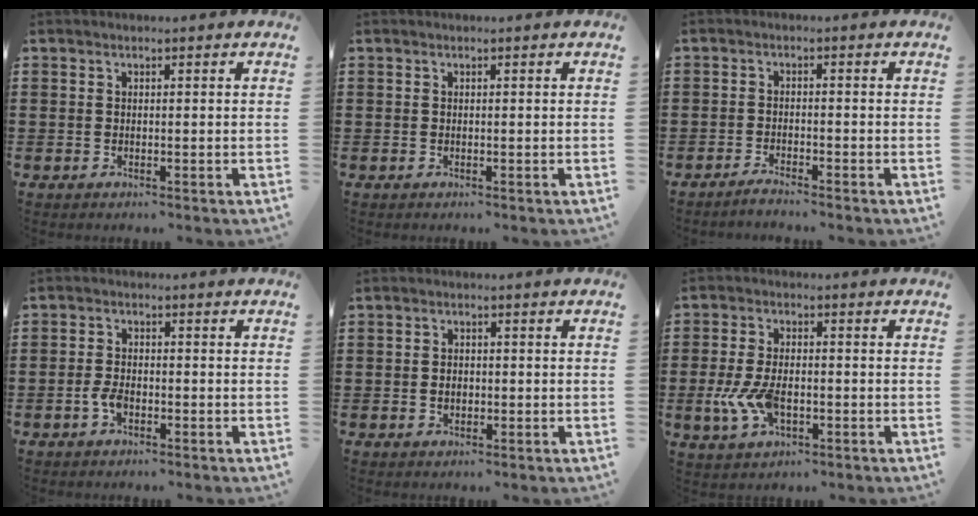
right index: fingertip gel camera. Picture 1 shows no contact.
{"total": 0.0}
{"total": 2.3, "force": [-2.2, -0.2, 0.4], "torque": [-0.007, 0.002, -0.043]}
{"total": 2.6, "force": [-1.2, 1.2, 2.0], "torque": [-0.053, -0.006, -0.025]}
{"total": 1.5, "force": [-0.3, 1.1, 1.1], "torque": [-0.024, 0.003, -0.008]}
{"total": 6.9, "force": [-1.8, 3.4, 5.7], "torque": [-0.140, -0.008, -0.037]}